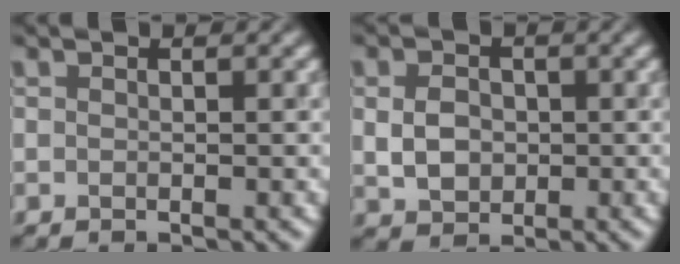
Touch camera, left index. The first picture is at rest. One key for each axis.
{"total": 3.2, "fx": 0.0, "fy": 2.5, "fz": 2.0, "tx": -0.043, "ty": -0.001, "tz": -0.002}